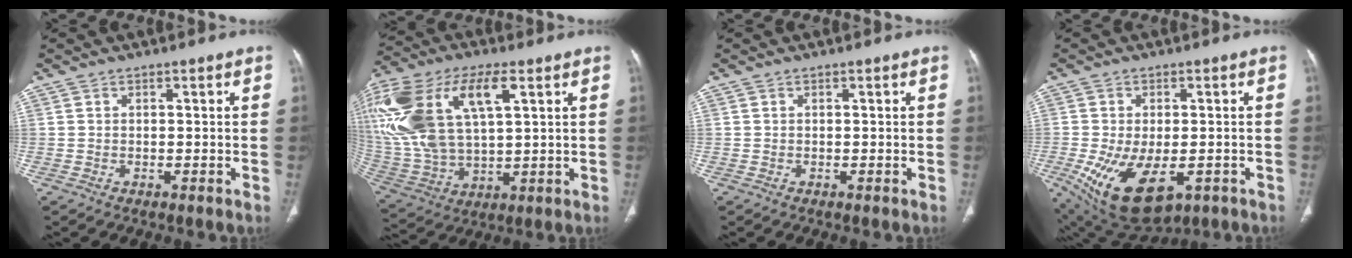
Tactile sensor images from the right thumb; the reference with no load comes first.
{"total": 27.3, "force": [8.8, 13.5, 22.0], "torque": [-0.505, 0.011, 0.167]}
{"total": 0.0}
{"total": 15.6, "force": [-5.6, 8.4, 11.9], "torque": [-0.227, -0.007, -0.068]}